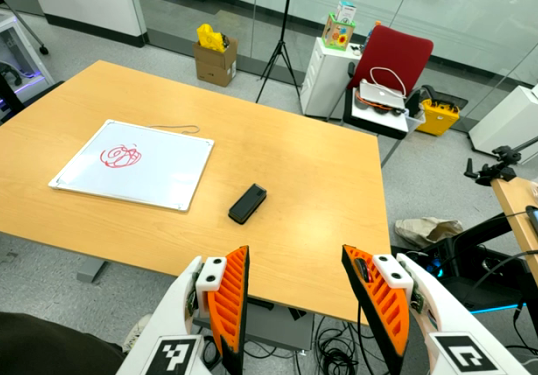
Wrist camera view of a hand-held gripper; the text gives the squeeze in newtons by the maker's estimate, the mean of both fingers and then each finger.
{"total": 0.0}